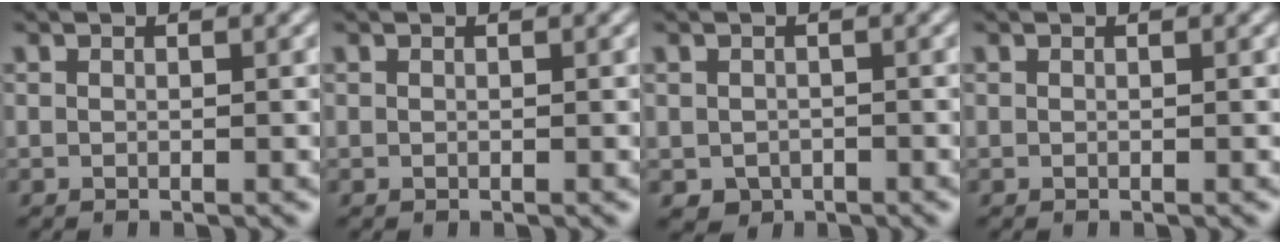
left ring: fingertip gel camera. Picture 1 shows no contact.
{"total": 0.0}
{"total": 1.4, "force": [-0.6, 1.2, 0.5], "torque": [-0.008, -0.007, -0.010]}
{"total": 0.0}